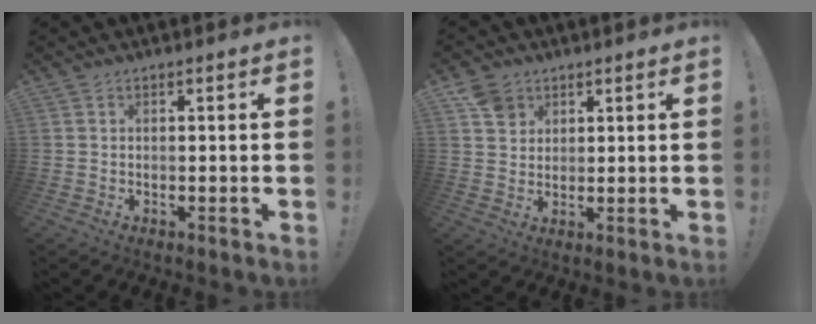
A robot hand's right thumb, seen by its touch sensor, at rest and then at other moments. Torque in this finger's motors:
{"motor_torque": [0.59, 0.56, 0.64, 0.17, 0.00]}